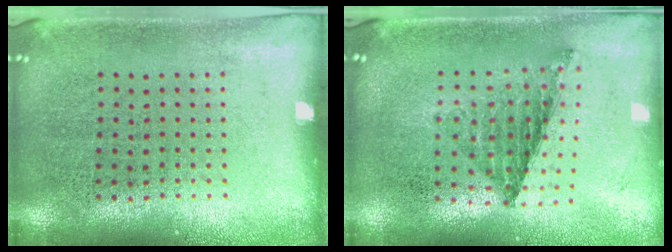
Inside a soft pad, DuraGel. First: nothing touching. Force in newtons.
{"total": 0.8, "press": 0.8, "slide": 0.1}